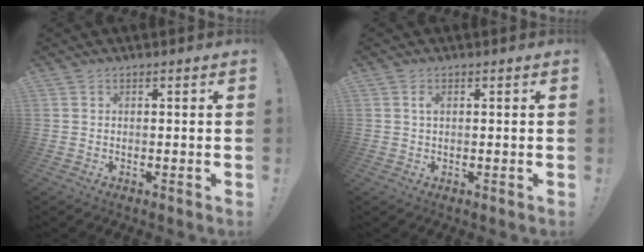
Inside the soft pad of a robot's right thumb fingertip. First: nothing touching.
{"total": 1.2, "force": [0.4, 0.6, 1.0], "torque": [-0.014, -0.001, 0.005]}